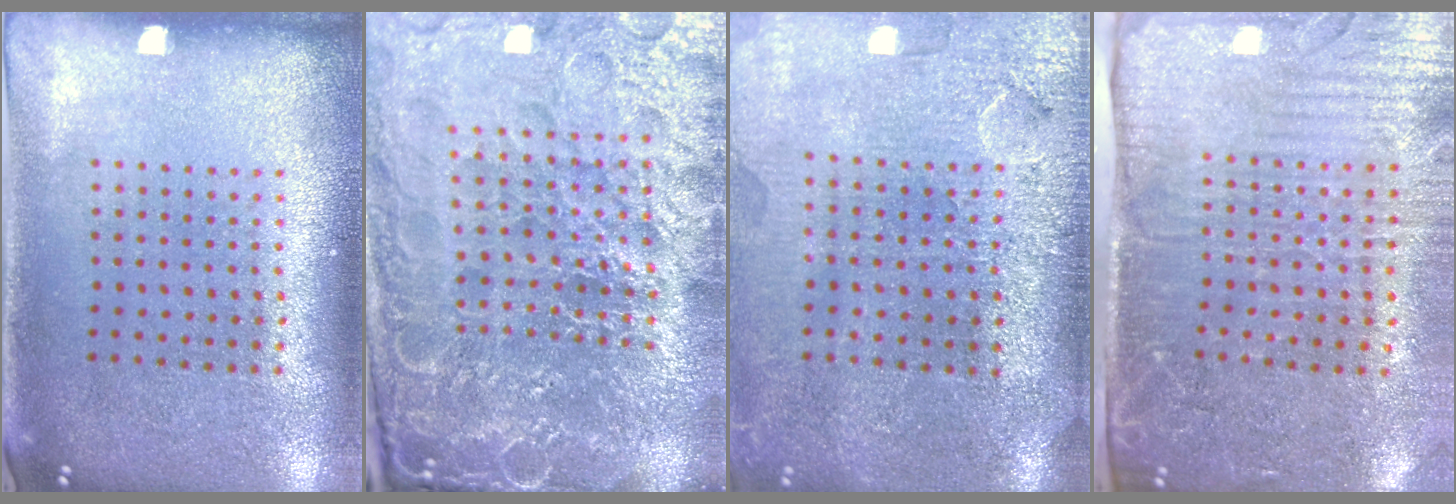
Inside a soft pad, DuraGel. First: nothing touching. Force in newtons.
{"total": 6.7, "press": 5.9, "slide": 3.1}
{"total": 4.1, "press": 3.6, "slide": 1.9}
{"total": 4.3, "press": 3.6, "slide": 2.3}